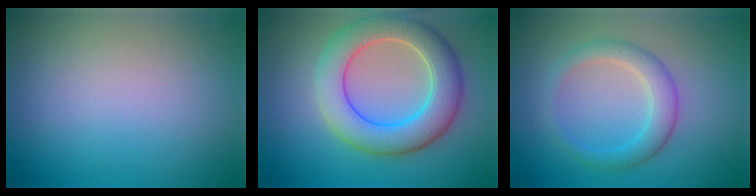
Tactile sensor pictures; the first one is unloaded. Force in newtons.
{"total": 7.3, "press": 7.3, "slide": 0.1}
{"total": 2.2, "press": 2.2, "slide": 0.2}